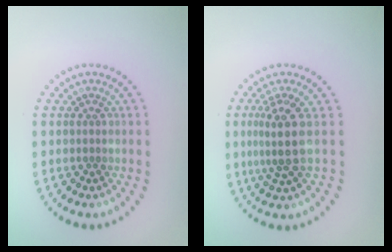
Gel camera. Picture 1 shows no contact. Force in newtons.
{"total": 3.3, "press": 2.5, "slide": 2.1}